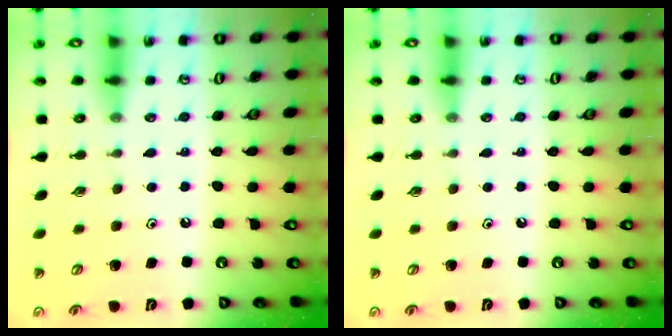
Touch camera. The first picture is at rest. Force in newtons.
{"total": 0.0}